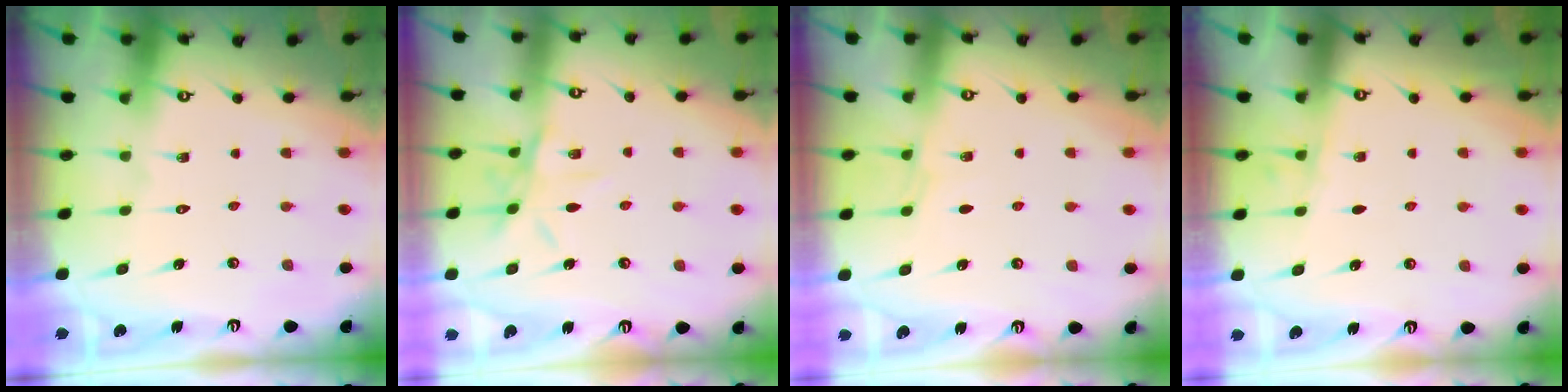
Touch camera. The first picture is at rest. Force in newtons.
{"total": 9.0, "press": 9.0, "slide": 0.6}
{"total": 3.4, "press": 3.4, "slide": 0.5}
{"total": 1.8, "press": 1.7, "slide": 0.3}